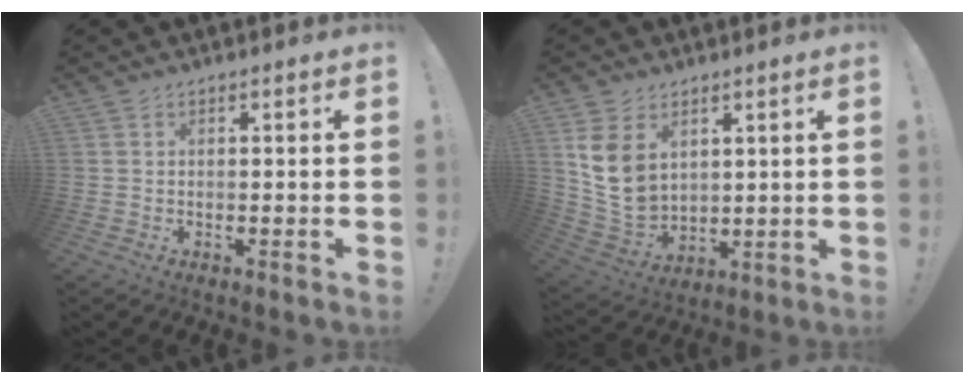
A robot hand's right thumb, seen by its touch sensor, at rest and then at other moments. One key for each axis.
{"total": 11.8, "fx": 4.6, "fy": 8.5, "fz": 6.8, "tx": -0.136, "ty": -0.029, "tz": 0.094}